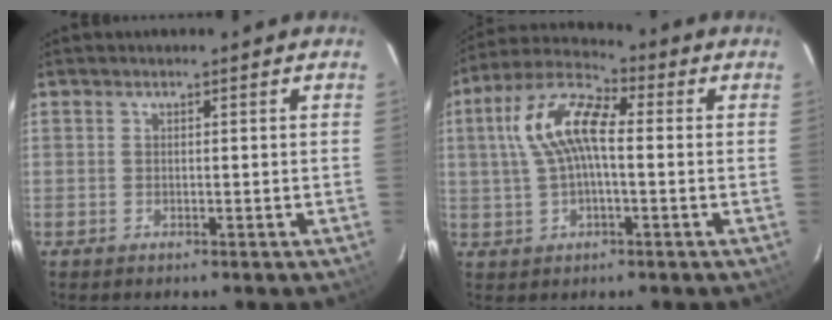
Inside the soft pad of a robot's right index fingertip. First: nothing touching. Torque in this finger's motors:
{"motor_torque": [1.24, 0.43, 0.69, 0.21]}